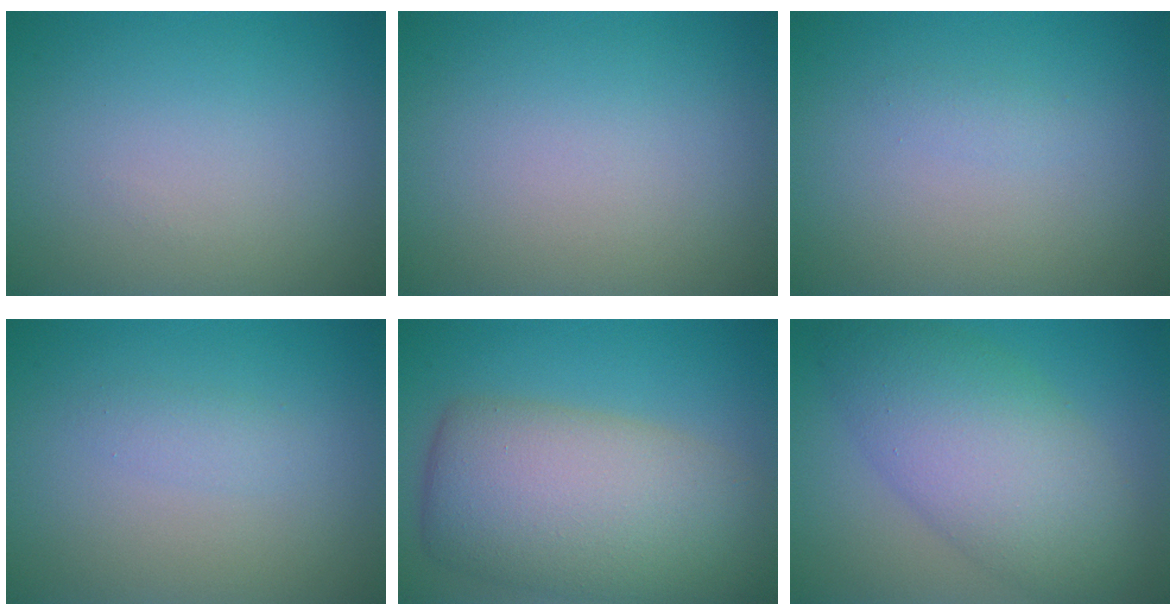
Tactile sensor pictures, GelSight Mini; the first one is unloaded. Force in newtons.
{"total": 0.0}
{"total": 0.6, "press": 0.6, "slide": 0.0}
{"total": 1.0, "press": 1.0, "slide": 0.1}
{"total": 11.0, "press": 11.0, "slide": 0.6}
{"total": 8.3, "press": 8.3, "slide": 0.3}